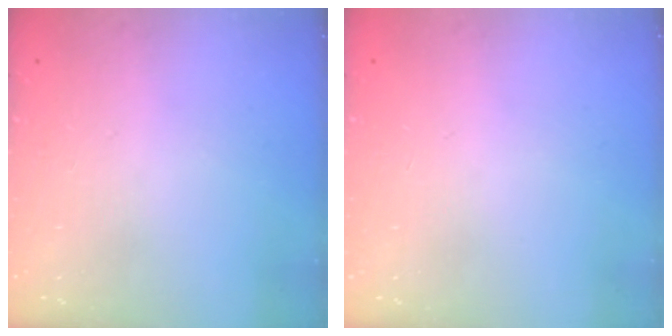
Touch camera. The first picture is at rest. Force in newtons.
{"total": 0.0}